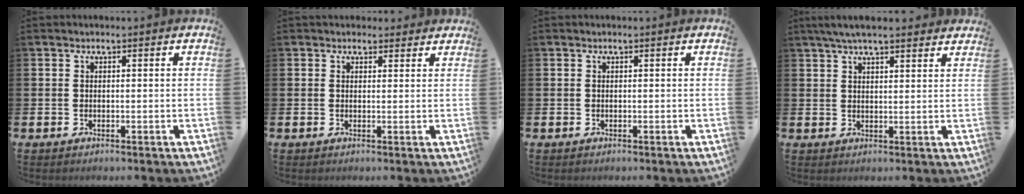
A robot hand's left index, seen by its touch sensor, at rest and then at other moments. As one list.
[{"total": 1.7, "force": [1.5, 0.9, 0.0], "torque": [0.018, -0.003, 0.023]}, {"total": 0.0}, {"total": 4.9, "force": [4.3, 0.9, 2.2], "torque": [-0.046, -0.008, 0.078]}]